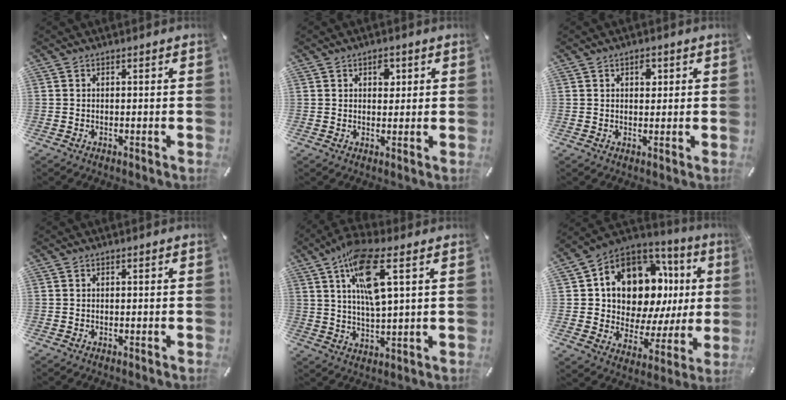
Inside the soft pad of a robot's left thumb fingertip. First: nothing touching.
{"total": 3.0, "force": [1.1, 2.1, 1.8], "torque": [-0.007, -0.006, 0.011]}
{"total": 2.4, "force": [0.9, 1.6, 1.5], "torque": [-0.007, -0.004, 0.011]}
{"total": 0.0}
{"total": 13.1, "force": [5.4, 3.4, 11.4], "torque": [-0.215, -0.005, 0.091]}
{"total": 15.4, "force": [6.4, 10.5, 9.4], "torque": [-0.152, -0.062, 0.110]}